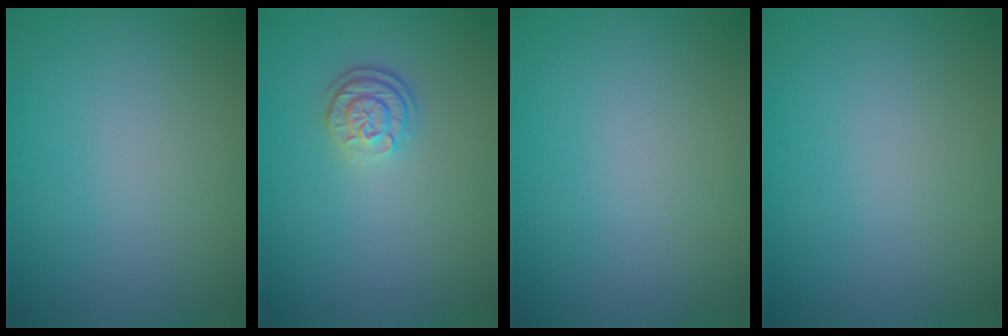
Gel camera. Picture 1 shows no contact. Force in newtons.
{"total": 2.5, "press": 2.0, "slide": 1.5}
{"total": 0.0}
{"total": 0.0}